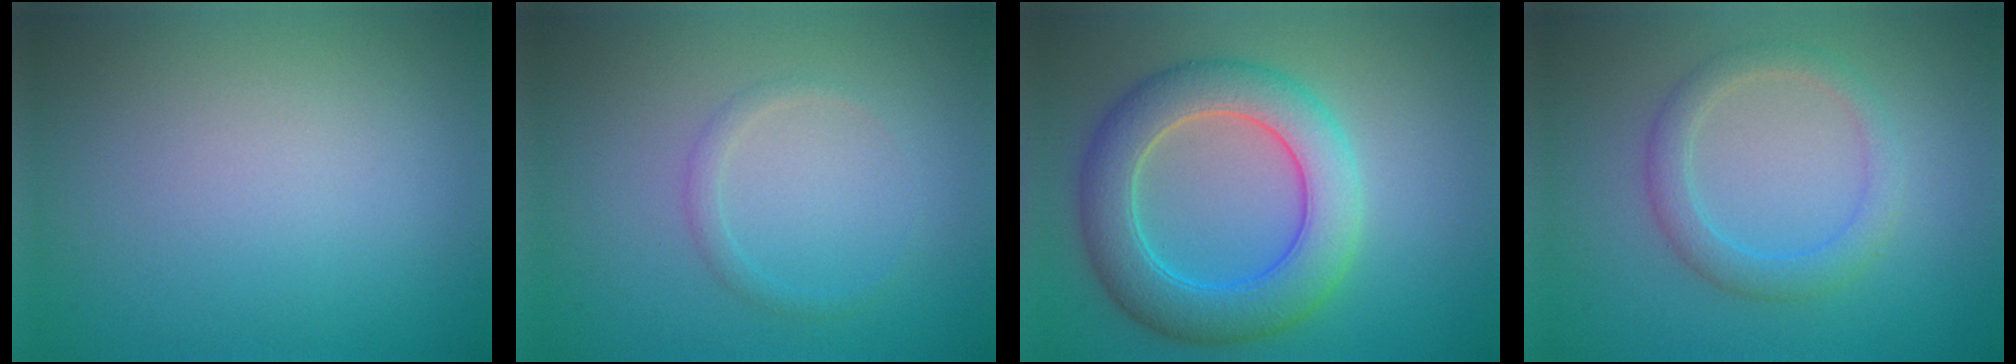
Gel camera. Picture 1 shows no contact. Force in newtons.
{"total": 1.0, "press": 1.0, "slide": 0.1}
{"total": 6.9, "press": 6.9, "slide": 0.5}
{"total": 2.7, "press": 2.6, "slide": 0.3}